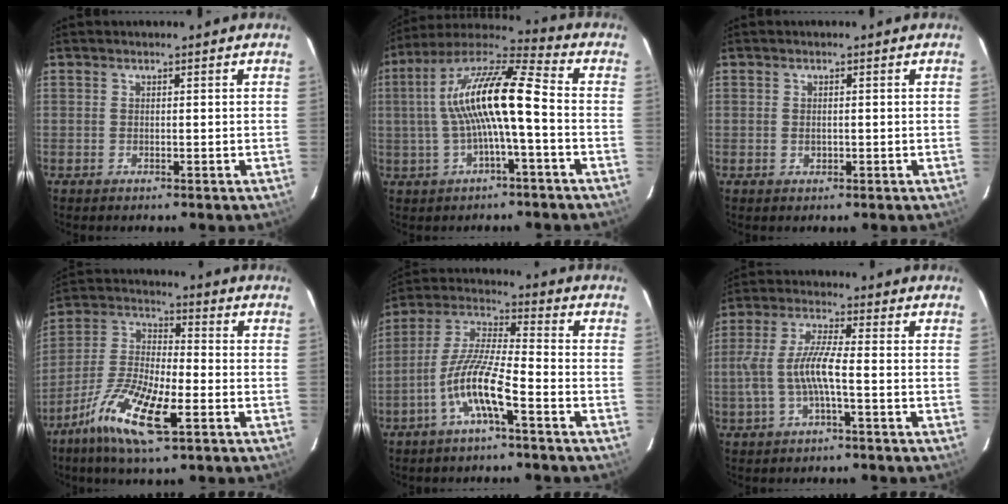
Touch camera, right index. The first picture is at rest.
{"total": 14.6, "force": [-0.8, 2.2, 14.4], "torque": [-0.274, 0.021, -0.019]}
{"total": 1.2, "force": [-0.3, 1.0, 0.7], "torque": [-0.013, 0.000, -0.005]}
{"total": 14.3, "force": [-7.4, 3.4, 11.8], "torque": [-0.255, -0.017, -0.152]}
{"total": 10.4, "force": [-5.0, 1.2, 9.1], "torque": [-0.196, 0.005, -0.099]}
{"total": 7.9, "force": [-2.0, 1.1, 7.6], "torque": [-0.165, 0.004, -0.033]}